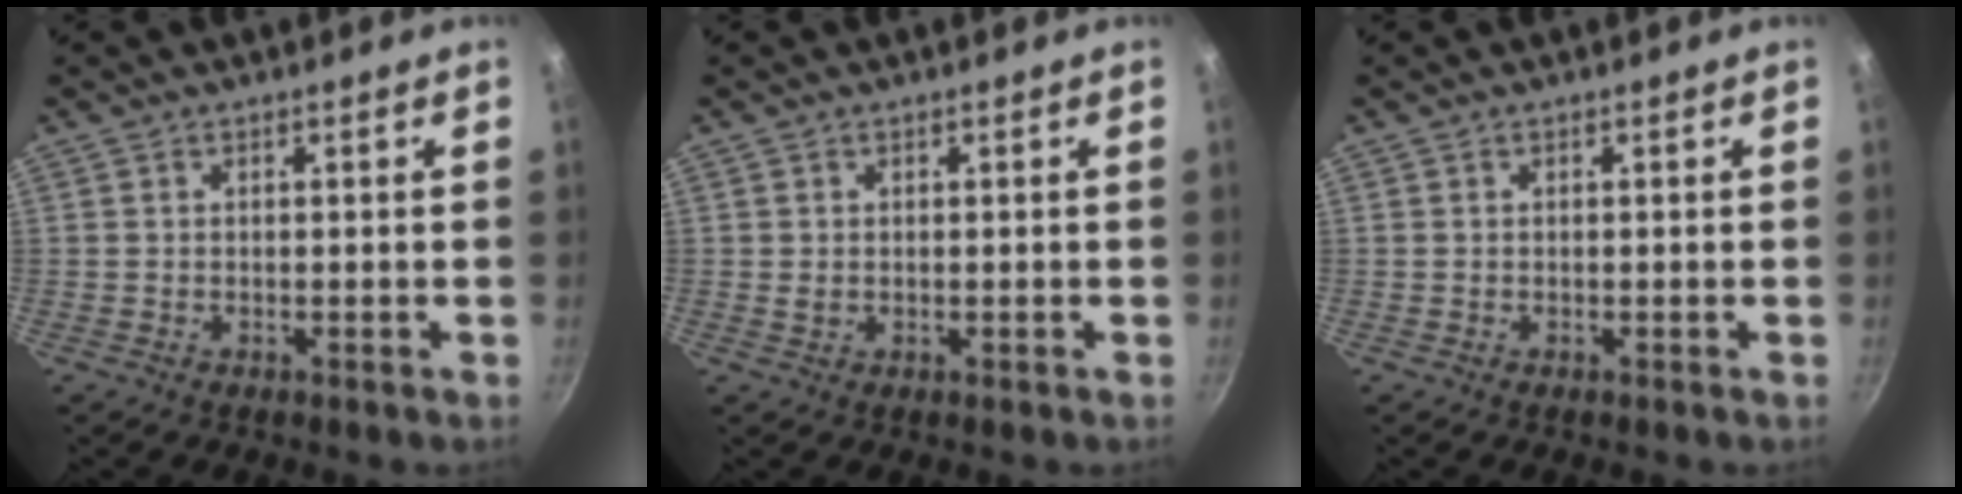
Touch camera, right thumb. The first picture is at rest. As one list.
[{"total": 0.8, "force": [0.1, 0.6, 0.6], "torque": [-0.012, -0.003, 0.006]}, {"total": 0.0}]